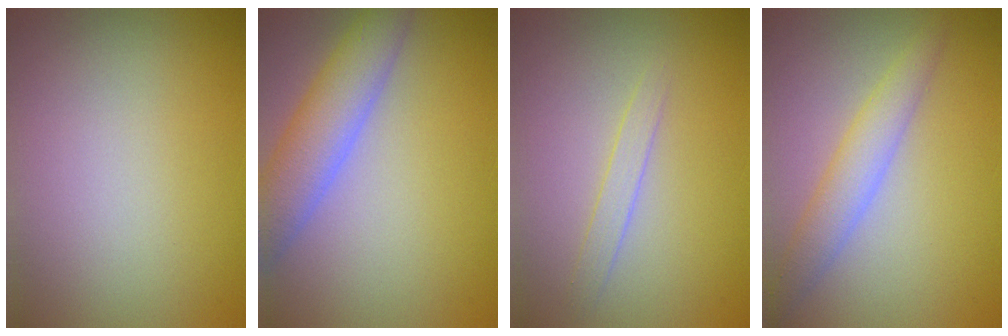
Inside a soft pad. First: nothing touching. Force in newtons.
{"total": 5.4, "press": 5.3, "slide": 0.6}
{"total": 1.3, "press": 1.3, "slide": 0.1}
{"total": 3.1, "press": 3.1, "slide": 0.2}